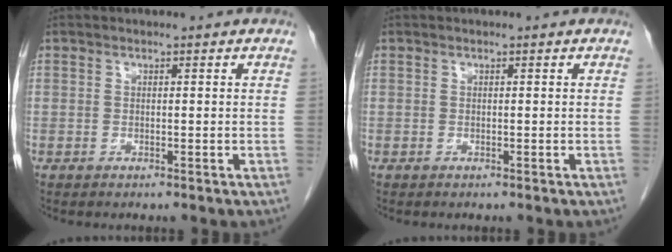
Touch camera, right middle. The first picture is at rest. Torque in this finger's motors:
{"motor_torque": [0.13, -0.22, 0.03, 0.00]}